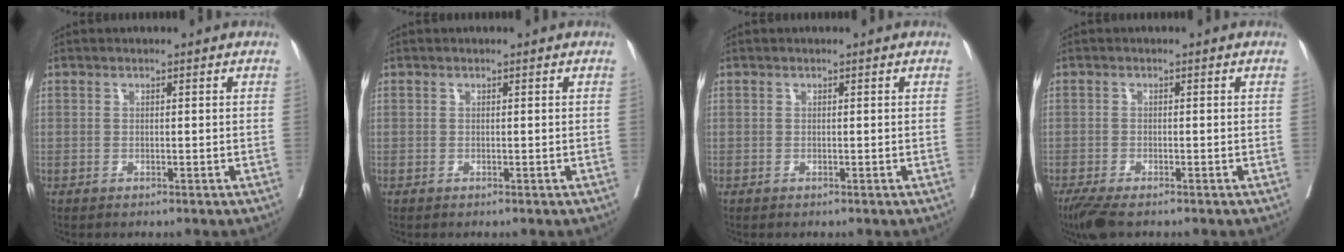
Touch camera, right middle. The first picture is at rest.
{"total": 0.0}
{"total": 0.0}
{"total": 4.6, "force": [-3.4, 1.0, 2.8], "torque": [-0.052, -0.013, -0.058]}